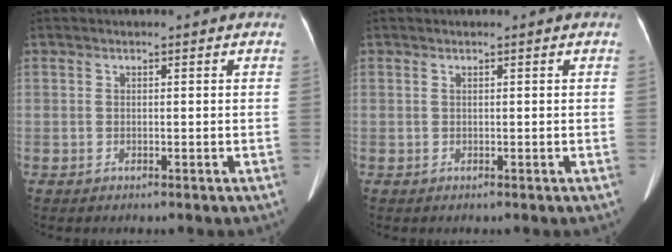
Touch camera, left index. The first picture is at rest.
{"total": 0.0}